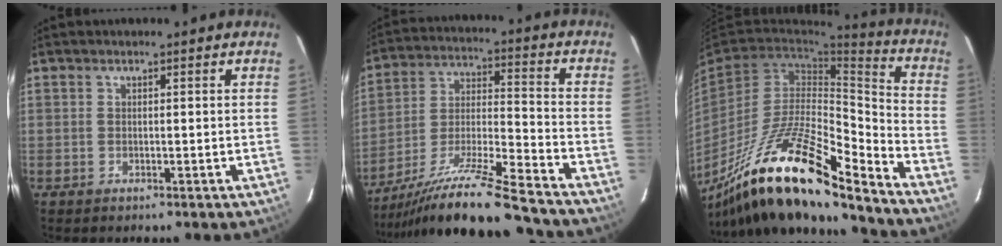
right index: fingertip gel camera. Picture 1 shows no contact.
{"total": 21.2, "force": [-17.8, 0.6, 11.4], "torque": [-0.196, -0.030, -0.296]}
{"total": 24.1, "force": [-17.0, 4.7, 16.3], "torque": [-0.290, -0.036, -0.299]}